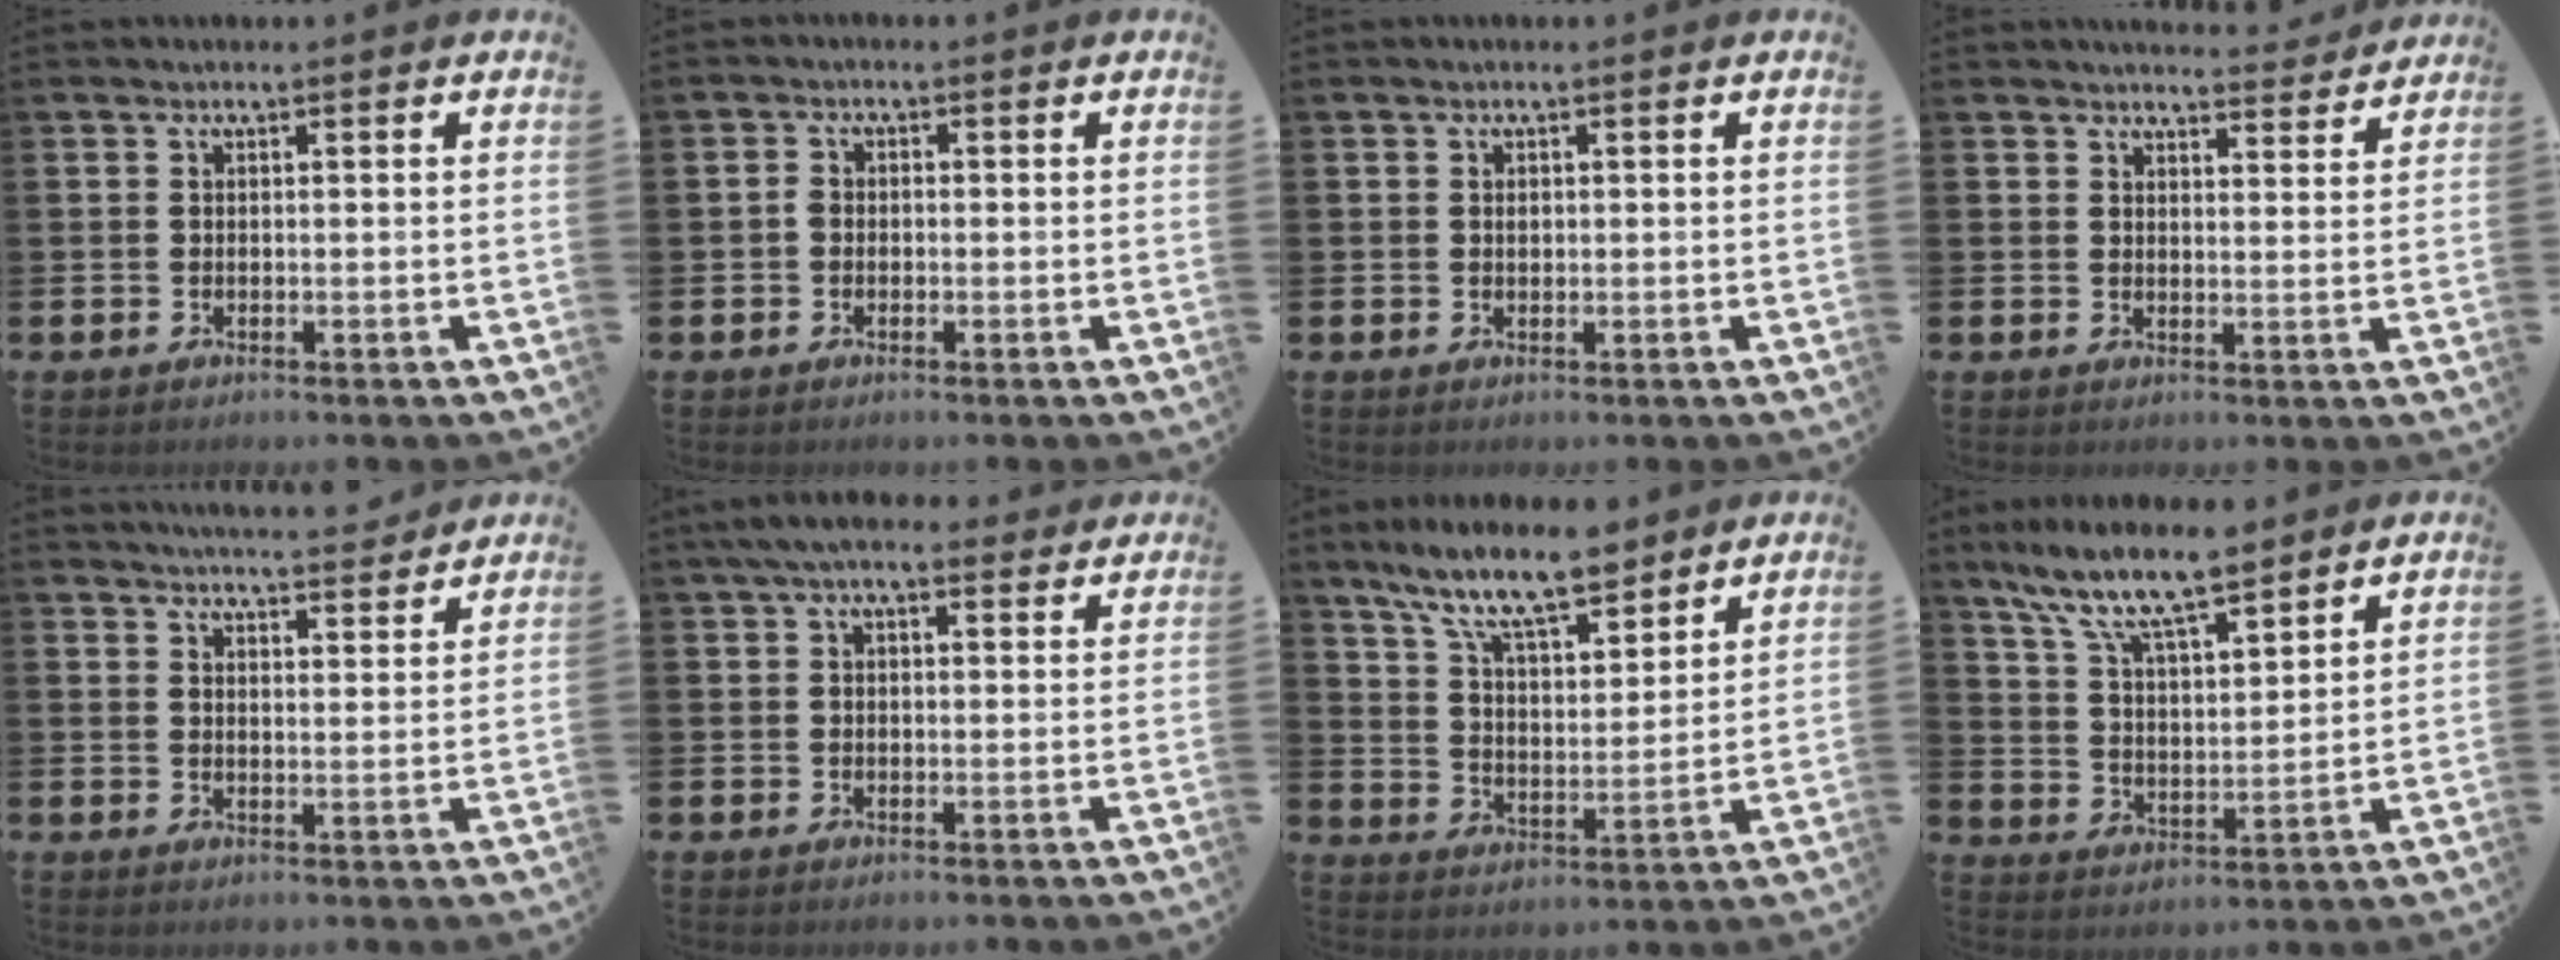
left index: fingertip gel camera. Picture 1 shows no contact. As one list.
[{"total": 1.6, "force": [-0.5, 1.2, 1.0], "torque": [-0.018, 0.008, -0.011]}, {"total": 0.6, "force": [0.1, 0.4, 0.4], "torque": [0.000, -0.001, 0.000]}, {"total": 4.3, "force": [4.2, 0.3, 0.3], "torque": [-0.006, -0.030, 0.075]}, {"total": 4.8, "force": [4.8, 0.1, 0.3], "torque": [-0.010, -0.034, 0.084]}, {"total": 4.6, "force": [3.8, 1.5, 2.1], "torque": [-0.040, -0.008, 0.068]}, {"total": 11.1, "force": [9.4, 2.5, 5.3], "torque": [-0.130, -0.035, 0.168]}, {"total": 10.5, "force": [8.8, 2.5, 5.1], "torque": [-0.129, -0.039, 0.155]}]